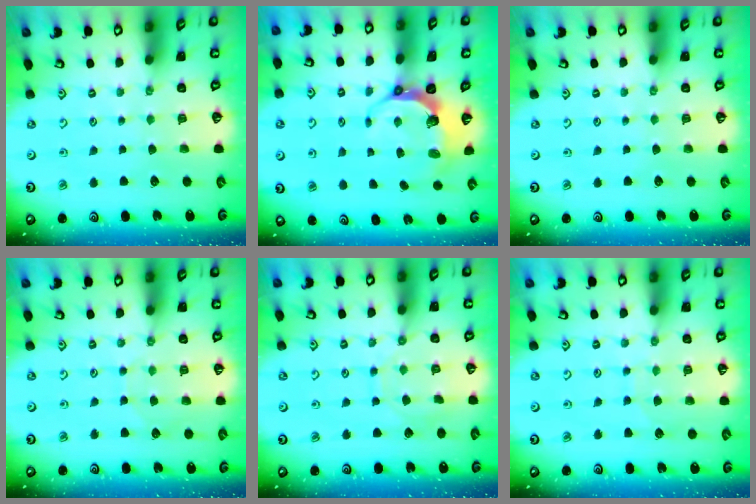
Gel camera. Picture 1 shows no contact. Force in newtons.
{"total": 8.1, "press": 6.8, "slide": 4.4}
{"total": 0.0}
{"total": 5.7, "press": 5.6, "slide": 0.4}
{"total": 8.6, "press": 8.5, "slide": 0.8}
{"total": 6.8, "press": 6.8, "slide": 0.5}